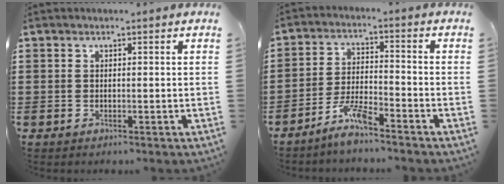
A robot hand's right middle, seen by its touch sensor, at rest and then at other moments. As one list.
[{"total": 5.6, "force": [-4.7, 0.5, 3.1], "torque": [-0.072, -0.003, -0.092]}]